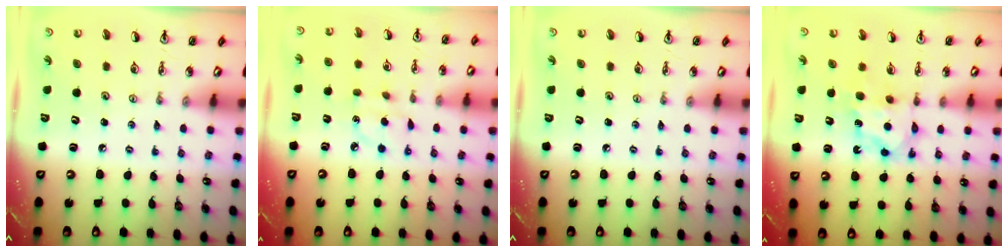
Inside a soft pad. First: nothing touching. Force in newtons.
{"total": 6.4, "press": 6.4, "slide": 0.5}
{"total": 0.0}
{"total": 7.4, "press": 7.3, "slide": 0.7}